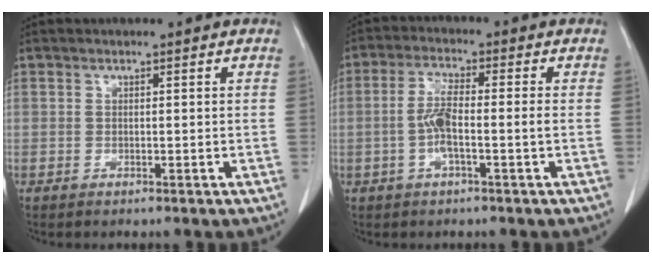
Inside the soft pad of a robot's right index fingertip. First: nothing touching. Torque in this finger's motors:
{"motor_torque": [1.04, -0.34, 0.43, 0.09]}